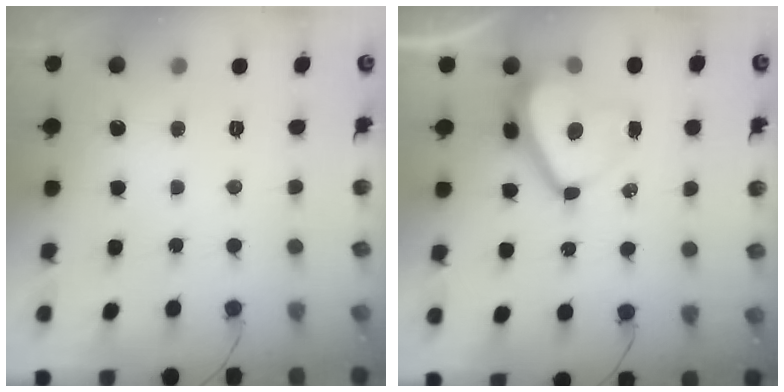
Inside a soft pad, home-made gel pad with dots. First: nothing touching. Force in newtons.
{"total": 10.3, "press": 10.2, "slide": 1.4}